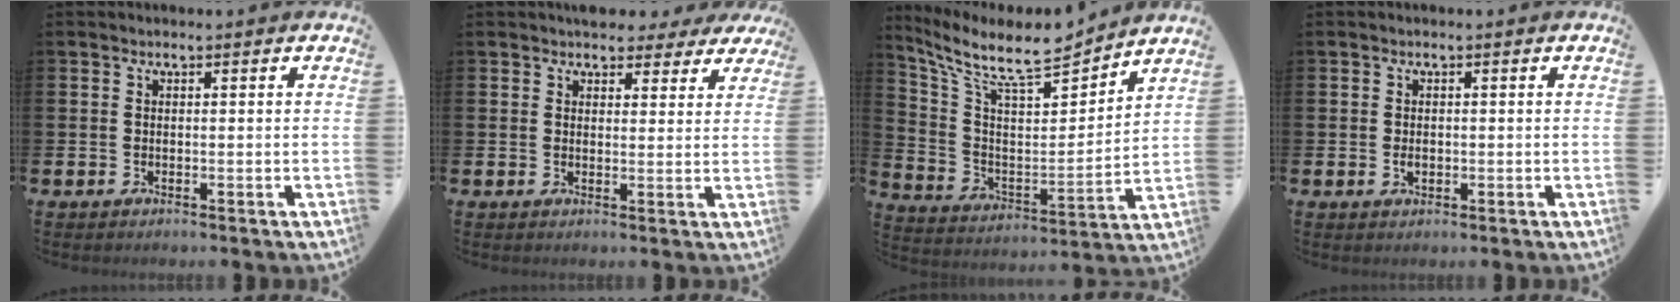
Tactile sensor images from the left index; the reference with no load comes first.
{"total": 4.1, "force": [3.6, 1.9, 0.4], "torque": [-0.004, -0.014, 0.064]}
{"total": 10.3, "force": [8.8, 2.1, 4.8], "torque": [-0.127, -0.063, 0.149]}
{"total": 1.1, "force": [-0.1, 0.8, 0.8], "torque": [-0.015, 0.005, -0.004]}